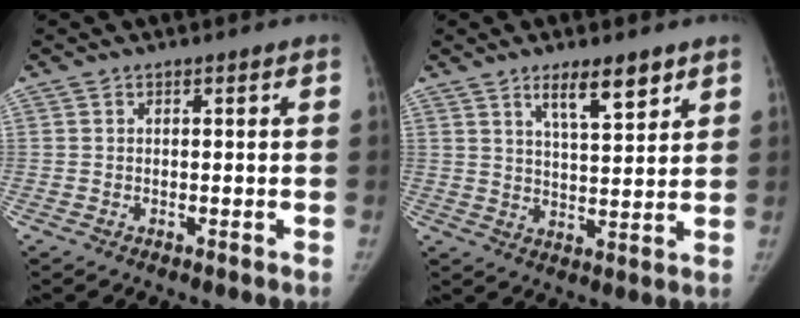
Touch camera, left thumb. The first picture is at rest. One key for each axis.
{"total": 7.8, "fx": 5.0, "fy": 2.3, "fz": 5.5, "tx": -0.072, "ty": -0.035, "tz": 0.085}